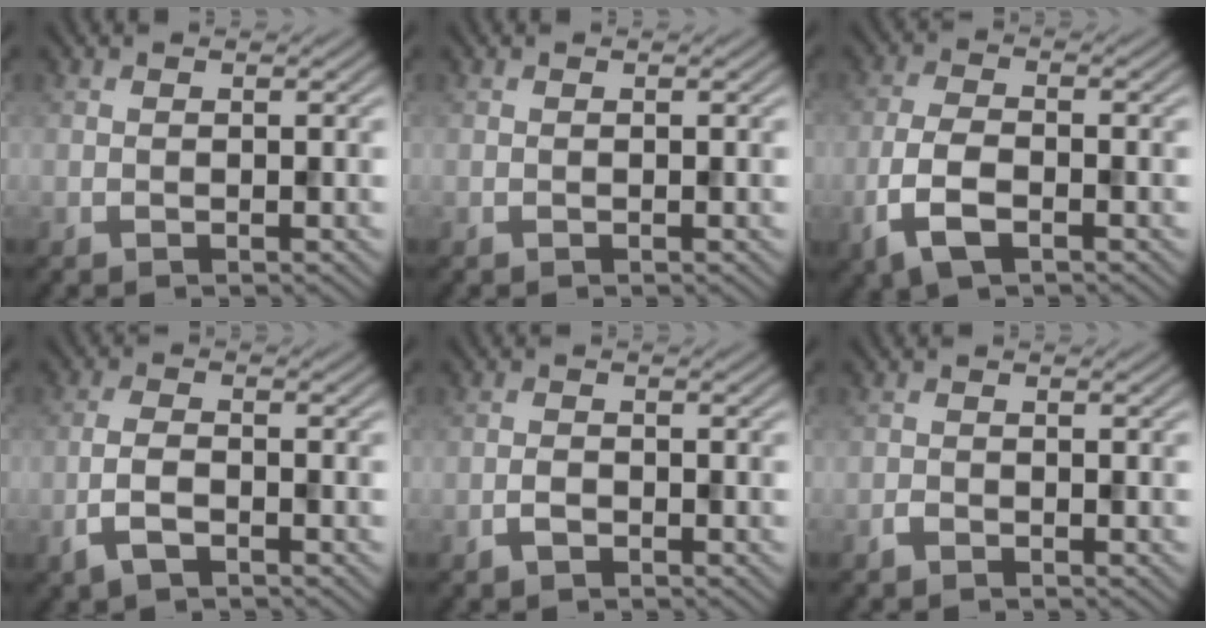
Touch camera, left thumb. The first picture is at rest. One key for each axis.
{"total": 0.0}
{"total": 6.0, "fx": -2.7, "fy": 2.7, "fz": 4.6, "tx": -0.108, "ty": -0.004, "tz": -0.062}
{"total": 3.9, "fx": -2.1, "fy": 1.5, "fz": 2.9, "tx": -0.070, "ty": -0.002, "tz": -0.046}
{"total": 1.5, "fx": -1.0, "fy": 0.7, "fz": 0.9, "tx": -0.018, "ty": 0.002, "tz": -0.021}
{"total": 0.9, "fx": -0.8, "fy": 0.3, "fz": 0.4, "tx": -0.007, "ty": 0.001, "tz": -0.017}